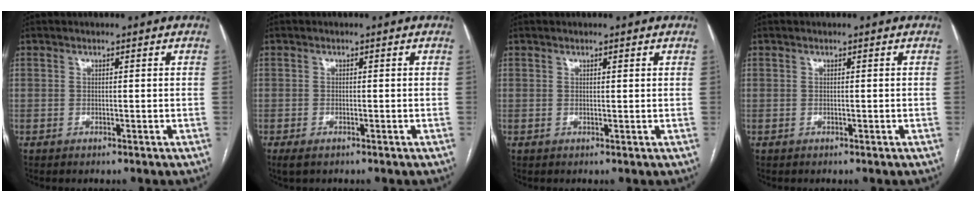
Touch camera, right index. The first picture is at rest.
{"total": 1.7, "force": [-1.1, 0.6, 1.2], "torque": [-0.020, -0.002, -0.012]}
{"total": 0.7, "force": [0.6, 0.0, 0.4], "torque": [-0.008, 0.003, 0.008]}
{"total": 0.0}